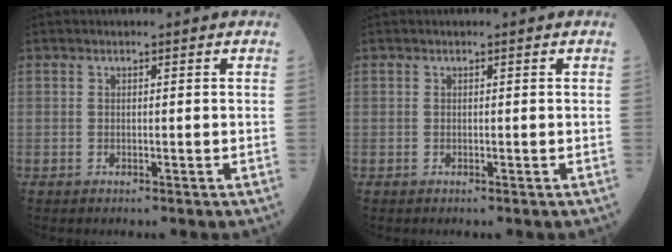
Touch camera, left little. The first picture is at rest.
{"total": 0.0}